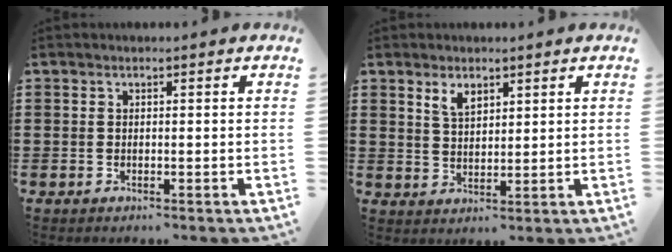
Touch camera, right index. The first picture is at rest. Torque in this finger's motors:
{"motor_torque": [0.46, 0.36, 0.27, 0.04]}